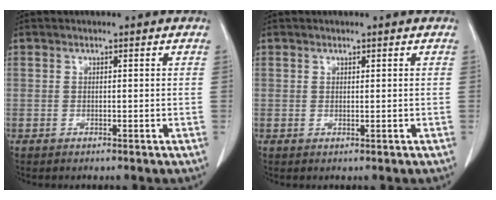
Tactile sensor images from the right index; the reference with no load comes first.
{"total": 0.0}